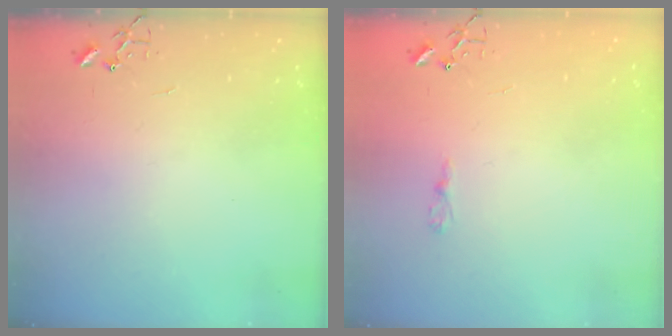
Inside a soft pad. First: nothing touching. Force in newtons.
{"total": 3.6, "press": 3.6, "slide": 0.4}